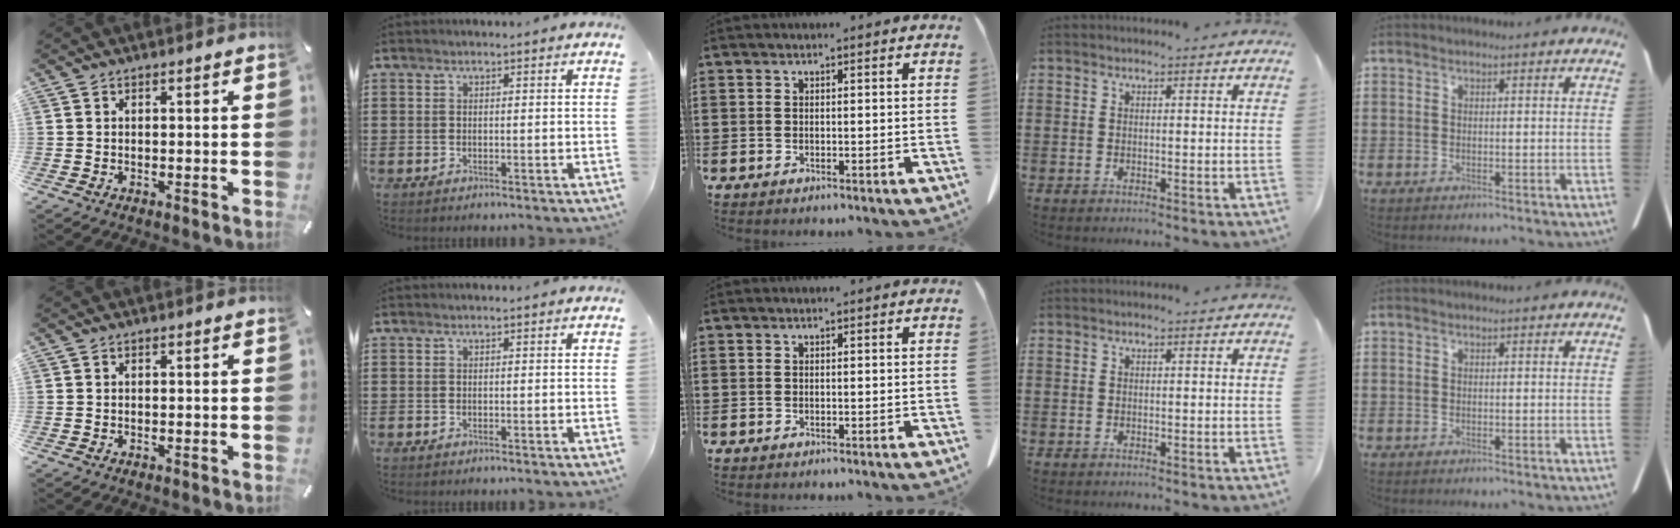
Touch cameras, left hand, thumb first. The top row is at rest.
{}